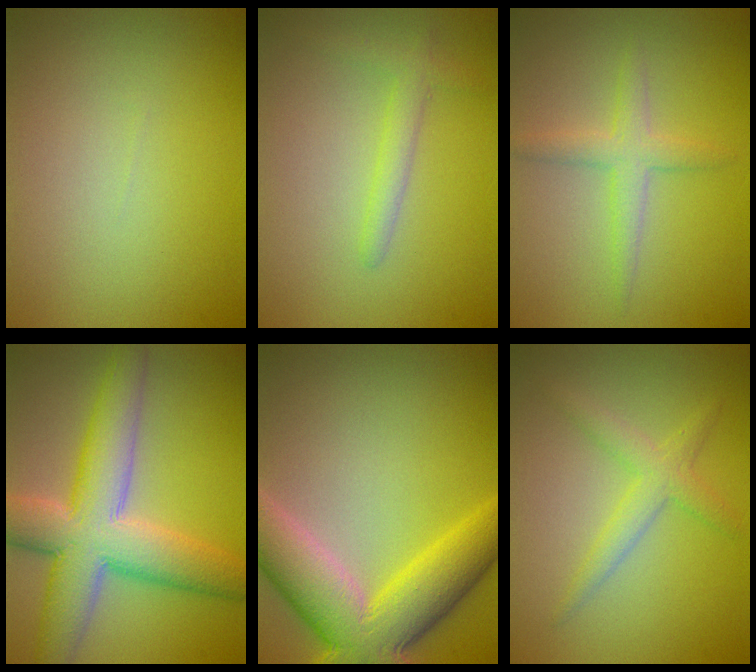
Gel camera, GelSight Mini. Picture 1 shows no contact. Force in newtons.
{"total": 2.0, "press": 1.9, "slide": 0.2}
{"total": 2.4, "press": 2.4, "slide": 0.0}
{"total": 9.1, "press": 9.0, "slide": 0.6}
{"total": 9.2, "press": 9.2, "slide": 0.5}
{"total": 2.5, "press": 2.5, "slide": 0.1}